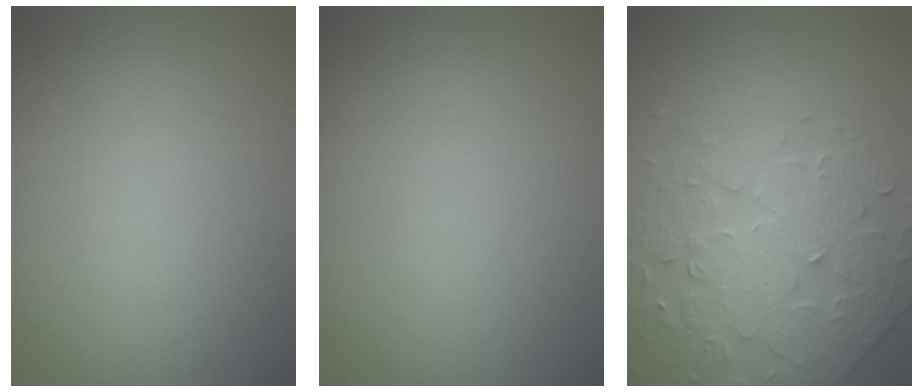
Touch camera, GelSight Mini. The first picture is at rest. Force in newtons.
{"total": 0.0}
{"total": 4.6, "press": 4.6, "slide": 0.5}